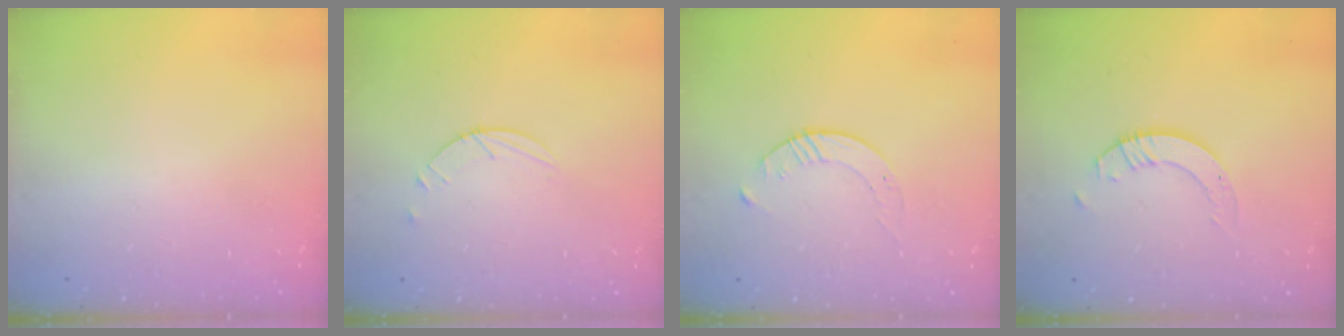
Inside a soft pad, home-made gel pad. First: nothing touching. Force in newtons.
{"total": 2.5, "press": 2.4, "slide": 0.3}
{"total": 4.2, "press": 4.2, "slide": 0.5}
{"total": 3.5, "press": 3.5, "slide": 0.1}